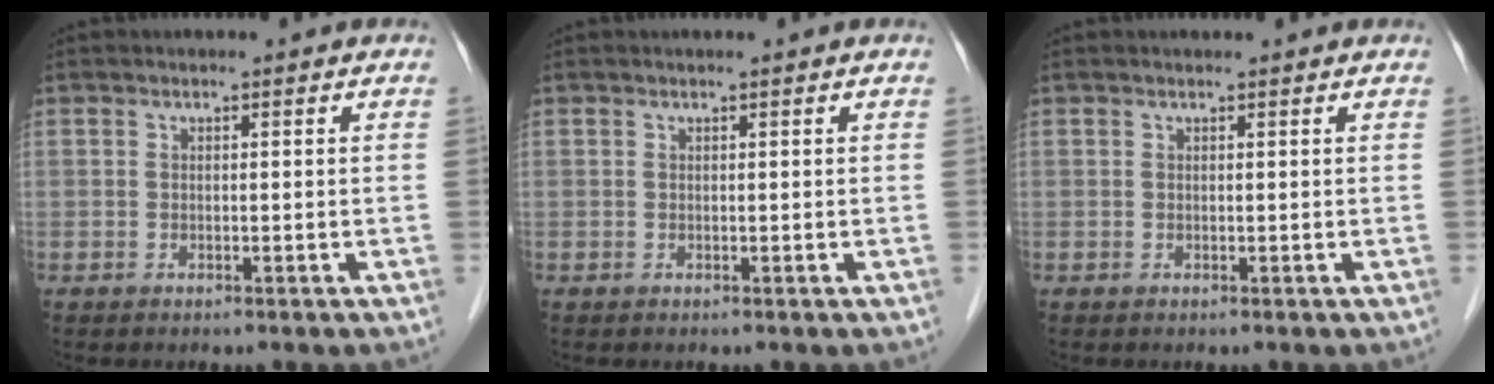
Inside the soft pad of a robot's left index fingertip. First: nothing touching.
{"total": 0.0}
{"total": 1.0, "force": [0.9, 0.0, 0.3], "torque": [-0.009, 0.006, 0.012]}